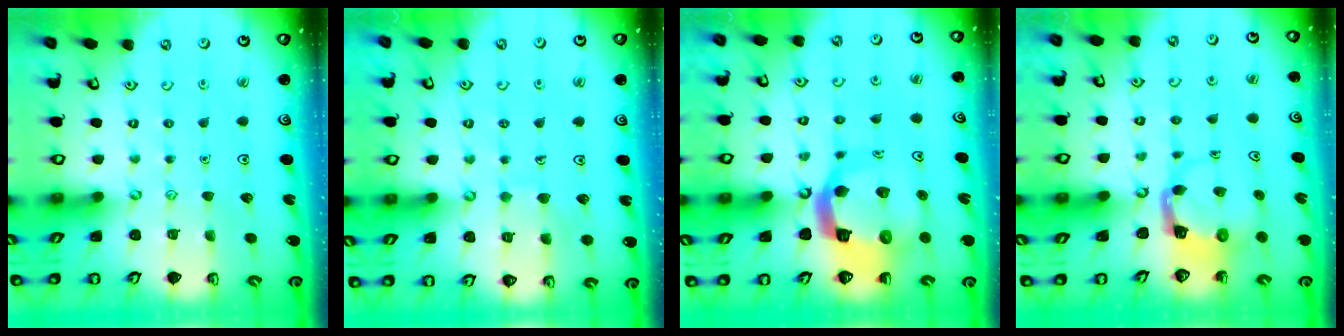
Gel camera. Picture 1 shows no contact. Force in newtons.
{"total": 5.6, "press": 5.6, "slide": 0.2}
{"total": 12.9, "press": 12.8, "slide": 1.6}
{"total": 3.9, "press": 3.9, "slide": 0.7}